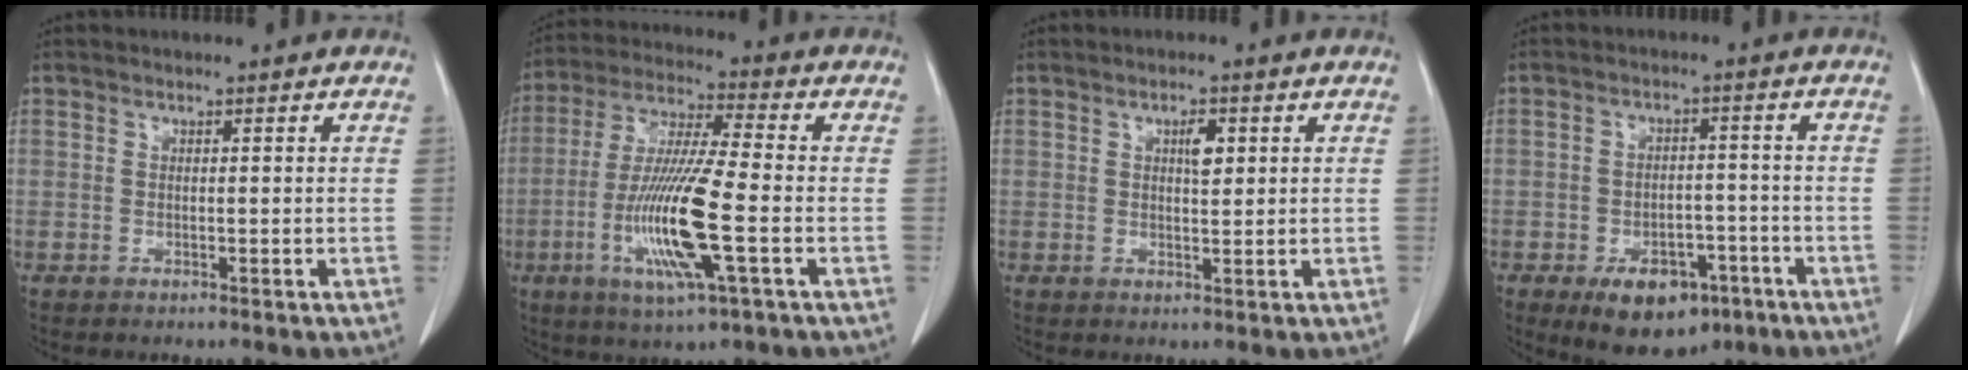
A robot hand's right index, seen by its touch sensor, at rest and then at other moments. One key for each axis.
{"total": 14.7, "fx": -3.8, "fy": 0.7, "fz": 14.1, "tx": -0.290, "ty": -0.016, "tz": -0.074}
{"total": 2.6, "fx": 0.9, "fy": 0.9, "fz": 2.2, "tx": -0.037, "ty": 0.000, "tz": 0.015}
{"total": 9.7, "fx": -5.5, "fy": 5.7, "fz": 5.5, "tx": -0.079, "ty": 0.003, "tz": -0.076}